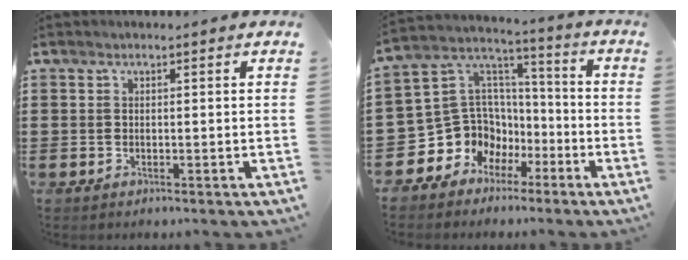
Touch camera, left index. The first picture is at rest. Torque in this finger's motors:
{"motor_torque": [1.22, 0.92, 0.50, 0.04]}